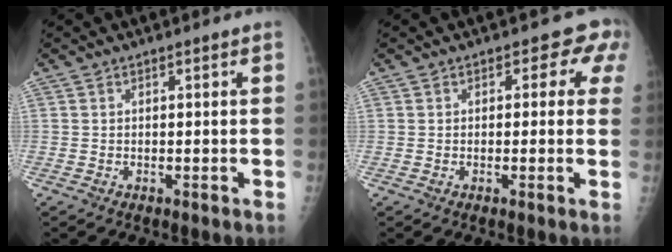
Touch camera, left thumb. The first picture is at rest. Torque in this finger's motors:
{"motor_torque": [0.74, -0.48, -0.62, -0.89, -0.03]}